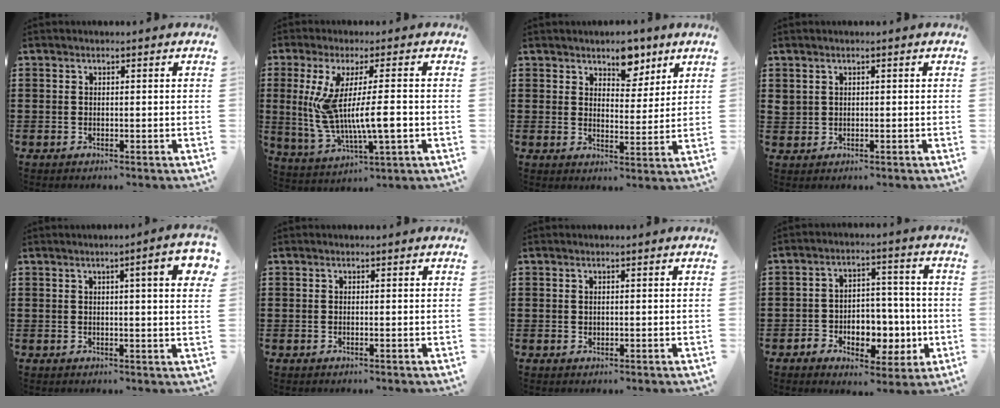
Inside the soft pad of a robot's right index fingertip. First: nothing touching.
{"total": 12.0, "force": [-0.3, 2.9, 11.6], "torque": [-0.244, -0.017, -0.009]}
{"total": 6.3, "force": [4.8, 3.6, 1.9], "torque": [-0.026, -0.013, 0.083]}
{"total": 1.1, "force": [0.6, 0.8, 0.3], "torque": [-0.007, 0.003, 0.012]}
{"total": 6.0, "force": [2.1, 0.6, 5.6], "torque": [-0.090, -0.001, 0.028]}
{"total": 0.0}
{"total": 0.5, "force": [0.2, 0.4, 0.3], "torque": [-0.009, 0.001, 0.004]}
{"total": 6.7, "force": [-1.9, 5.4, 3.6], "torque": [-0.055, 0.013, -0.033]}